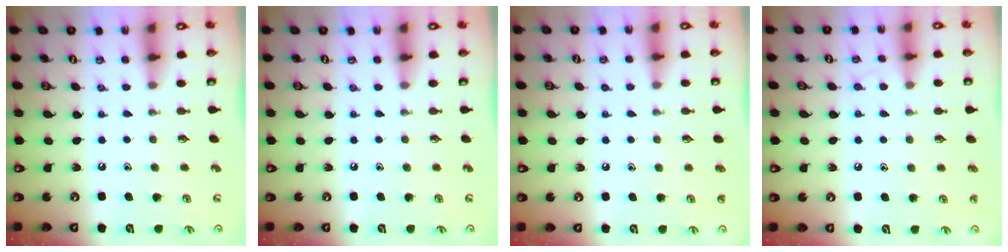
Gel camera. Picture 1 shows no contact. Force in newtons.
{"total": 0.0}
{"total": 1.0, "press": 1.0, "slide": 0.1}
{"total": 5.1, "press": 5.0, "slide": 0.5}